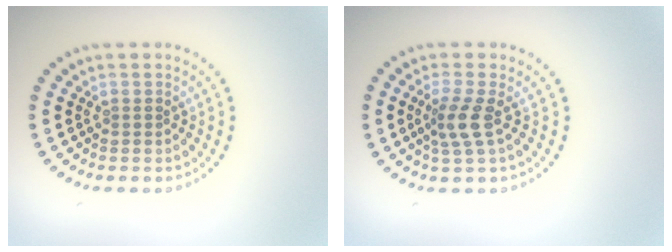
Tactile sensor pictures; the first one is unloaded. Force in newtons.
{"total": 2.4, "press": 1.8, "slide": 1.6}